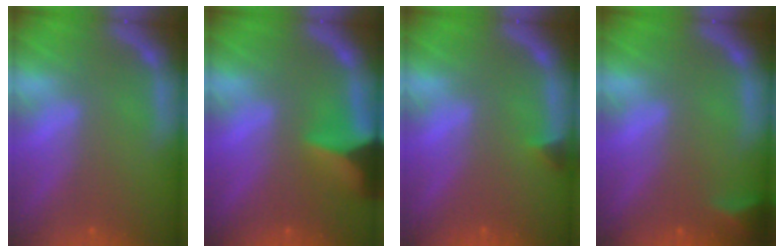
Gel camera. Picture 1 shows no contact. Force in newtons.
{"total": 6.5}
{"total": 0.9}
{"total": 2.4}